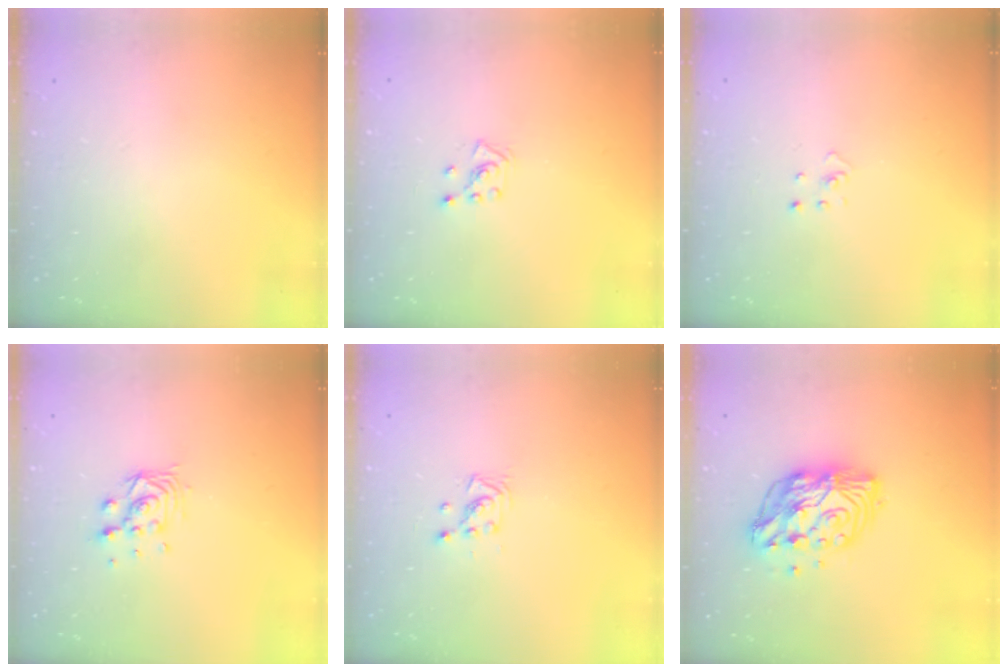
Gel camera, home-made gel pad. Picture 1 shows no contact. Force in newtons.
{"total": 3.8, "press": 3.8, "slide": 0.4}
{"total": 1.9, "press": 1.9, "slide": 0.1}
{"total": 8.3, "press": 8.3, "slide": 0.5}
{"total": 2.9, "press": 2.9, "slide": 0.3}
{"total": 12.6, "press": 12.6, "slide": 1.1}